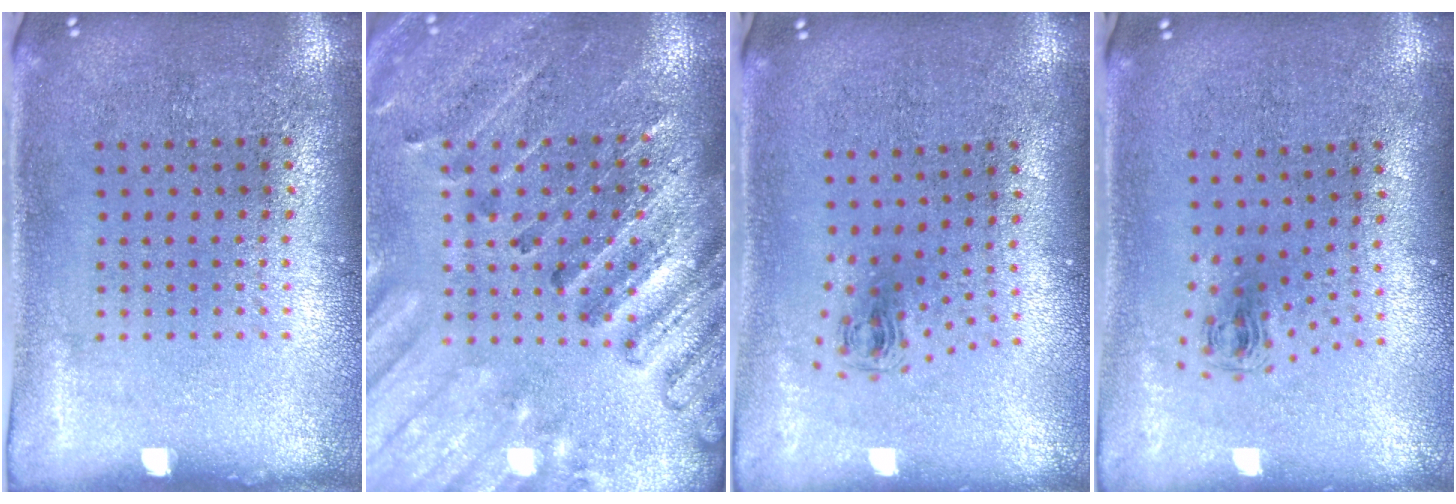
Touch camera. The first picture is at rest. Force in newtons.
{"total": 2.7, "press": 2.6, "slide": 0.2}
{"total": 0.7, "press": 0.4, "slide": 0.6}
{"total": 0.7, "press": 0.4, "slide": 0.6}